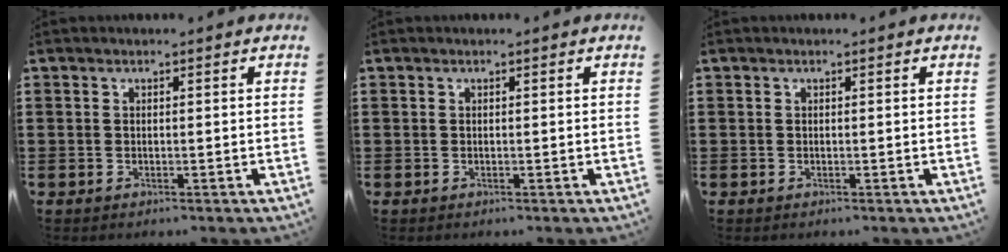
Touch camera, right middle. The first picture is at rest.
{"total": 0.0}
{"total": 0.0}